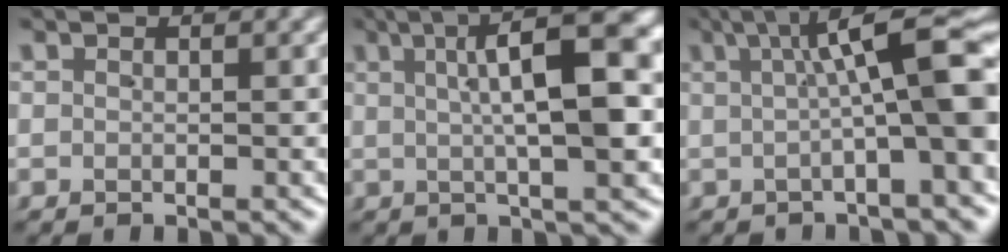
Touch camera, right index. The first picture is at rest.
{"total": 10.4, "force": [3.2, 2.3, 9.6], "torque": [-0.114, 0.041, 0.038]}
{"total": 9.1, "force": [1.3, 2.0, 8.8], "torque": [-0.099, 0.024, 0.014]}